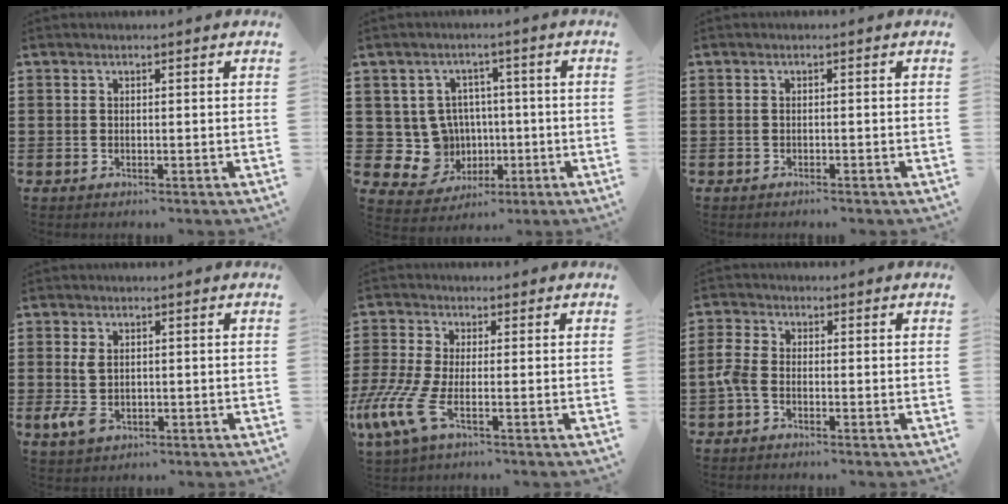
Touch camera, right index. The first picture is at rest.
{"total": 7.7, "force": [-0.1, 7.3, 2.4], "torque": [-0.088, 0.000, 0.005]}
{"total": 0.7, "force": [-0.6, -0.1, 0.2], "torque": [-0.005, -0.004, -0.012]}
{"total": 4.0, "force": [-0.3, 2.4, 3.2], "torque": [-0.089, -0.006, -0.012]}
{"total": 7.9, "force": [-3.0, 2.4, 6.9], "torque": [-0.180, -0.022, -0.059]}
{"total": 3.0, "force": [-1.5, 1.4, 2.2], "torque": [-0.068, -0.005, -0.036]}